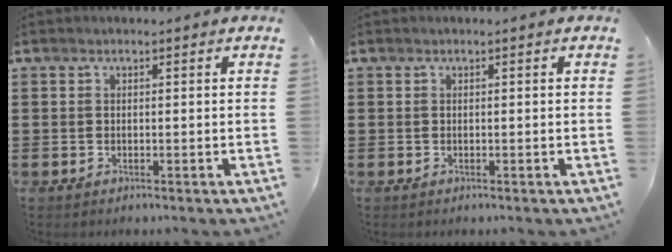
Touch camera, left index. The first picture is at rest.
{"total": 0.0}